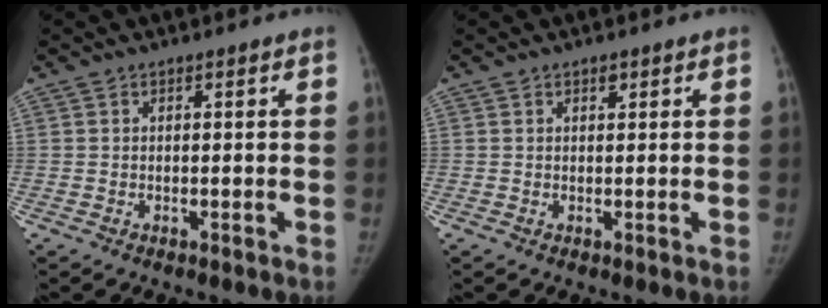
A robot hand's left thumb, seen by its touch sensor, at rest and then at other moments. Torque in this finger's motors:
{"motor_torque": [0.17, -0.01, 0.24, -0.23, 0.11]}